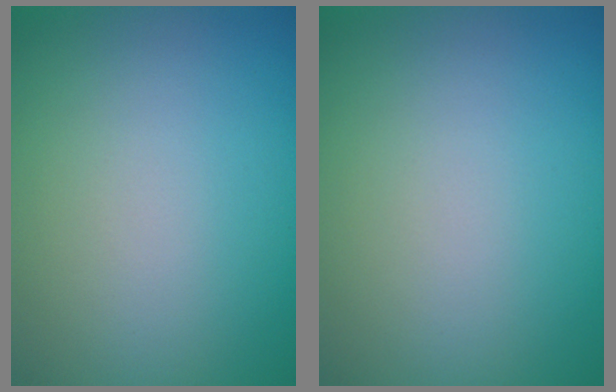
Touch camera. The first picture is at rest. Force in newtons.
{"total": 0.0}